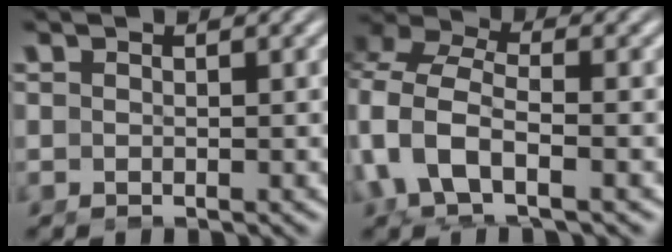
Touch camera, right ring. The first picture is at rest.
{"total": 8.6, "force": [0.2, 6.7, 5.4], "torque": [-0.152, -0.022, 0.001]}